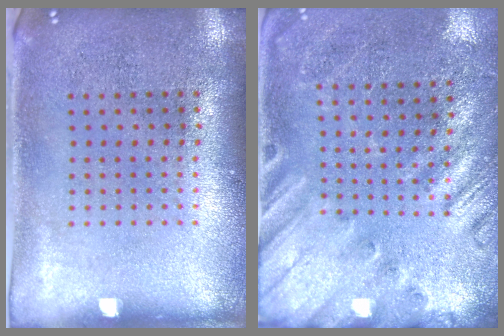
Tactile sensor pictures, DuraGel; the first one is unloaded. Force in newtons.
{"total": 2.4, "press": 2.0, "slide": 1.4}